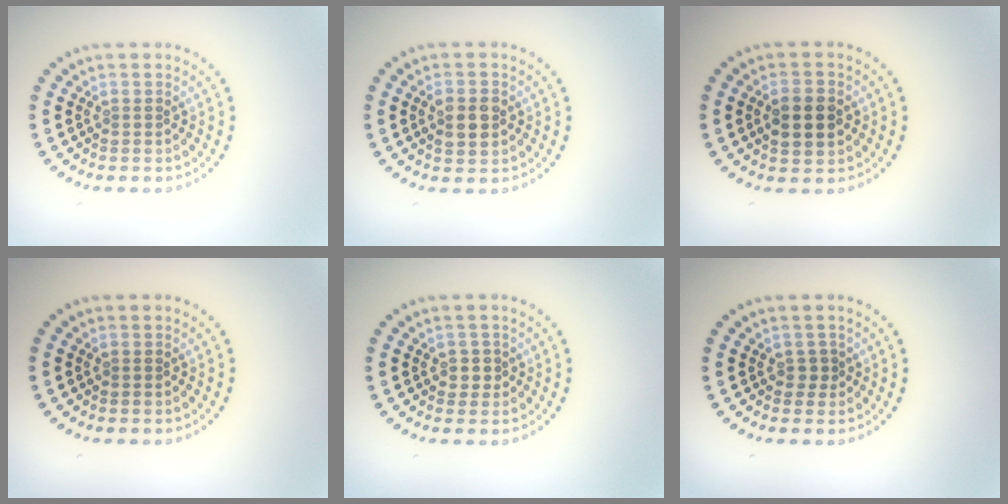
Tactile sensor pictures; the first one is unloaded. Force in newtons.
{"total": 2.4, "press": 2.4, "slide": 0.1}
{"total": 3.7, "press": 3.7, "slide": 0.3}
{"total": 0.0}
{"total": 1.2, "press": 1.1, "slide": 0.6}
{"total": 0.9, "press": 0.8, "slide": 0.4}